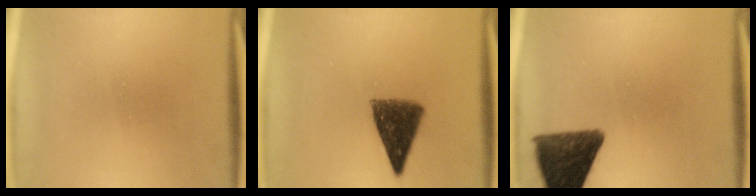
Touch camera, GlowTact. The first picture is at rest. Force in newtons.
{"total": 8.9}
{"total": 11.6}